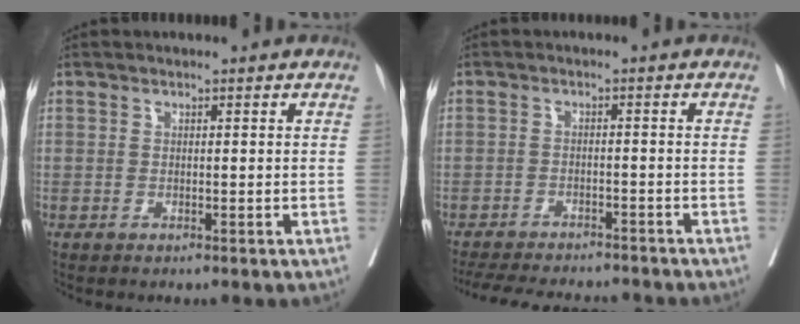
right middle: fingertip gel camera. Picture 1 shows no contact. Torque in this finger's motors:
{"motor_torque": [0.51, -0.77, 0.04, 0.00]}